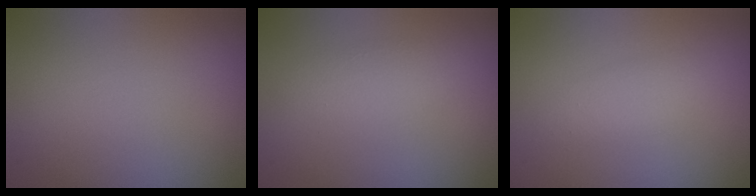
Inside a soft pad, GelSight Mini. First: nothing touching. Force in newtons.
{"total": 1.8, "press": 1.8, "slide": 0.0}
{"total": 1.9, "press": 1.9, "slide": 0.1}